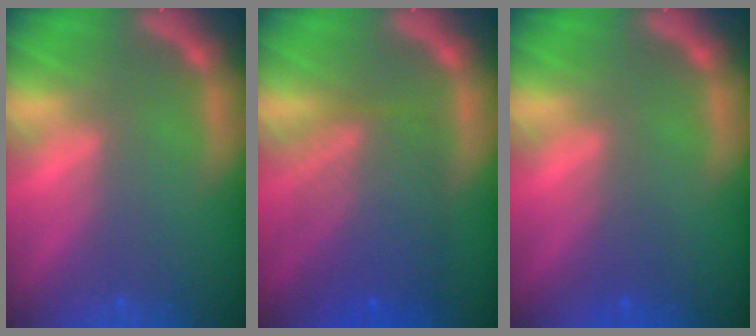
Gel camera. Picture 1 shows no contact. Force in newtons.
{"total": 7.6}
{"total": 1.5}